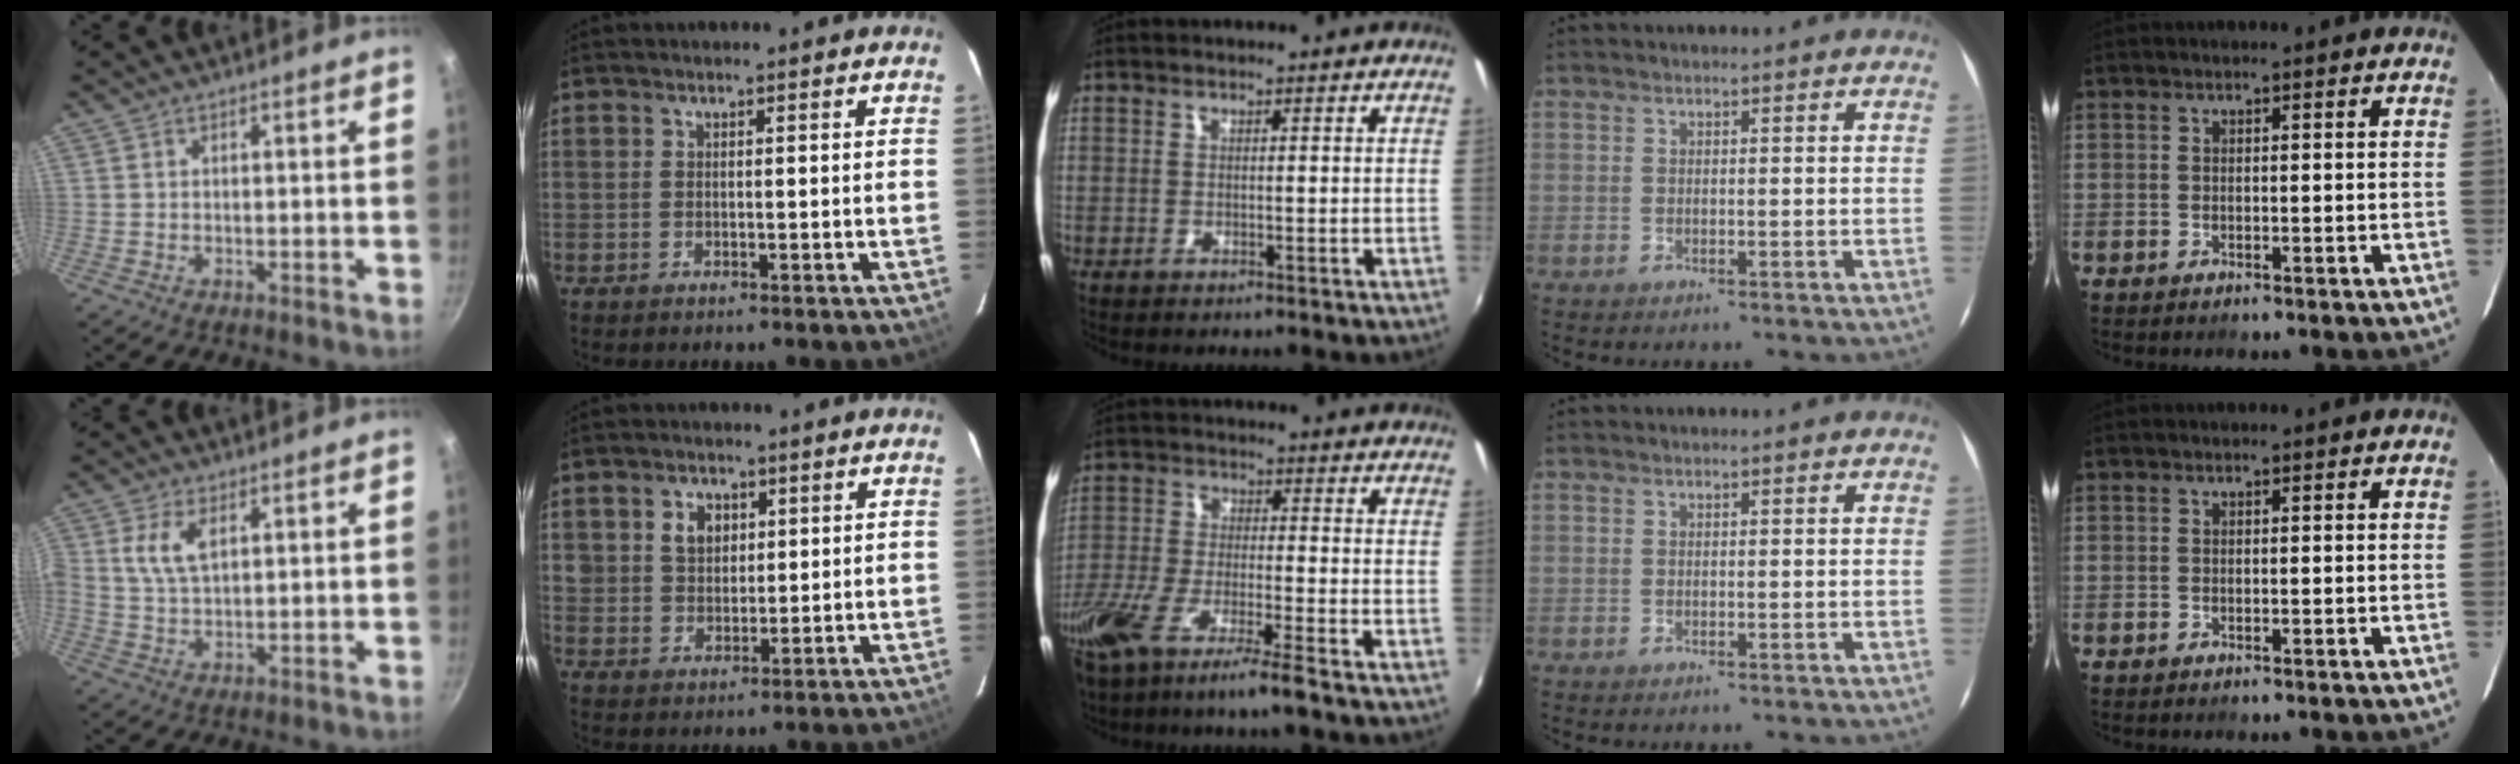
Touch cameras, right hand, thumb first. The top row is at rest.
{"thumb": {"total": 6.0, "force": [1.9, 3.2, 4.7], "torque": [-0.091, -0.003, 0.035]}, "index": {"total": 5.2, "force": [2.0, 4.3, 2.3], "torque": [-0.038, 0.012, 0.042]}, "middle": {"total": 12.0, "force": [-8.9, 0.5, 8.0], "torque": [-0.174, -0.036, -0.165]}}